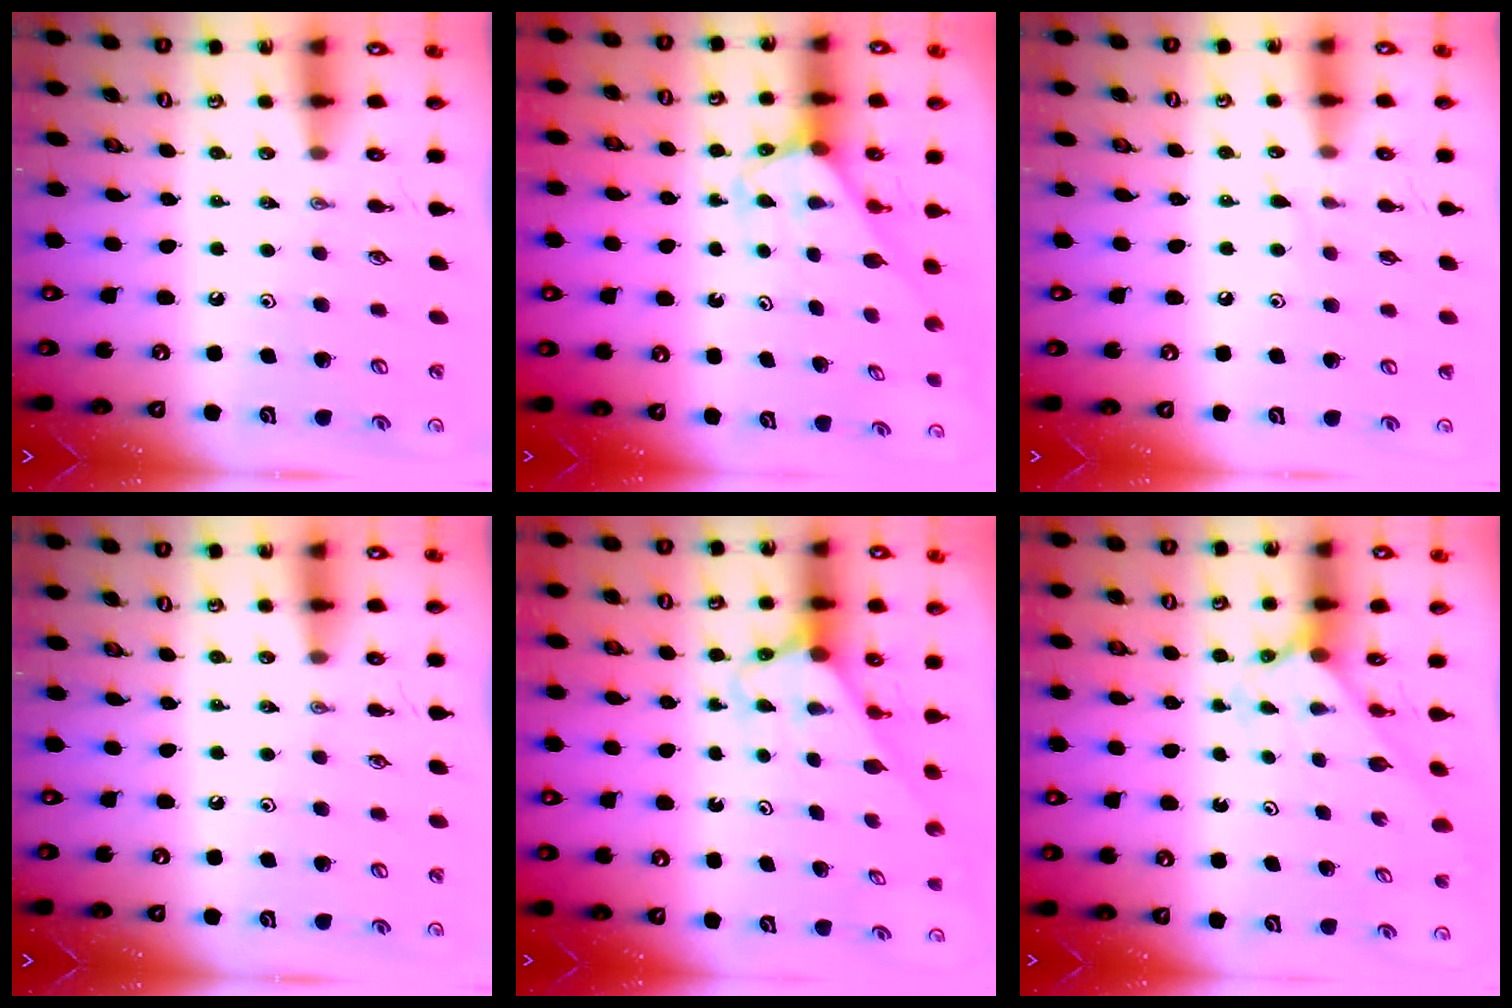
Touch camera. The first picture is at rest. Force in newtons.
{"total": 2.7, "press": 2.7, "slide": 0.2}
{"total": 5.0, "press": 5.0, "slide": 0.5}
{"total": 0.0}
{"total": 2.6, "press": 2.6, "slide": 0.2}
{"total": 2.1, "press": 2.1, "slide": 0.2}